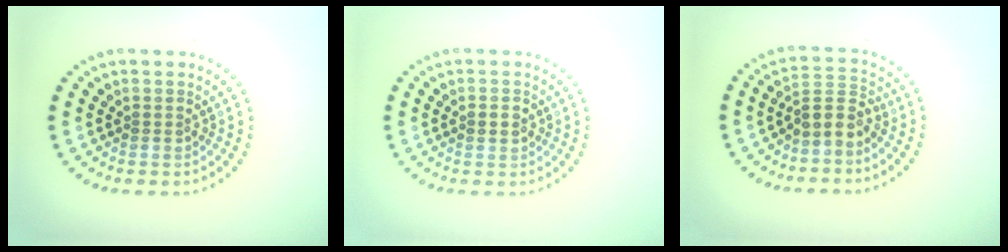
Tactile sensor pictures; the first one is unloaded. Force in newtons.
{"total": 1.8, "press": 1.8, "slide": 0.1}
{"total": 2.8, "press": 2.4, "slide": 1.4}